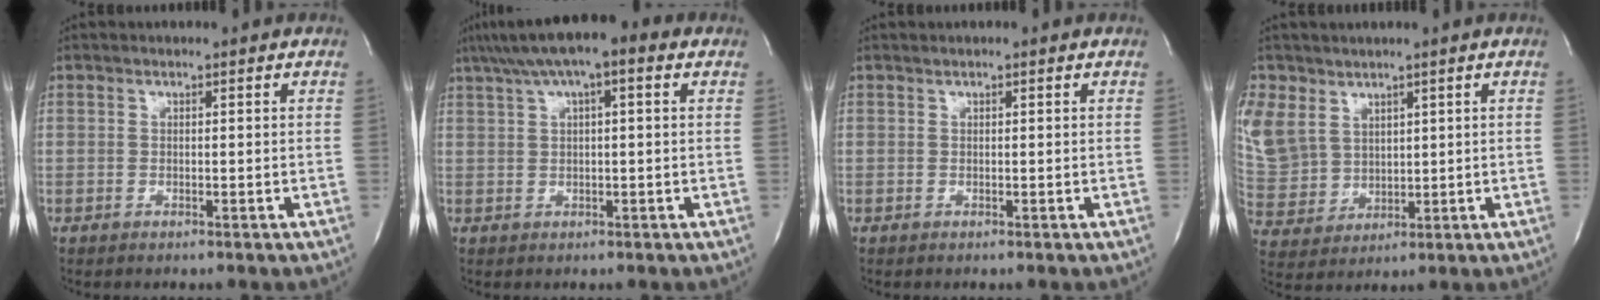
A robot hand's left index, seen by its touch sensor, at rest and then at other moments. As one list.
[{"total": 9.0, "force": [4.8, 2.1, 7.3], "torque": [-0.131, 0.033, 0.069]}, {"total": 0.0}, {"total": 17.9, "force": [8.0, 14.5, 6.7], "torque": [-0.242, 0.035, 0.183]}]